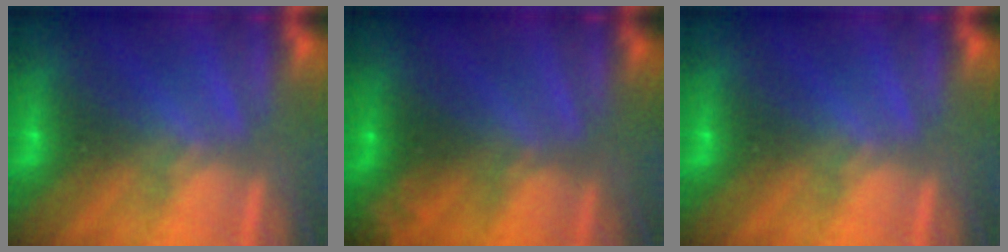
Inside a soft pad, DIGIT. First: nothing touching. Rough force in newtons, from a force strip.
{"total": 2.2}
{"total": 0.0}